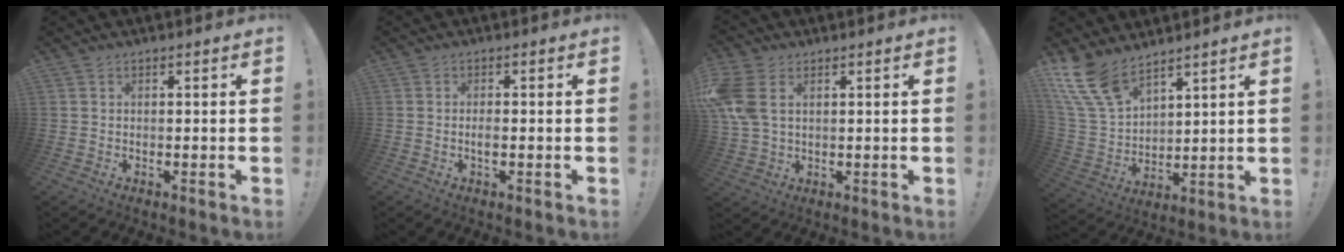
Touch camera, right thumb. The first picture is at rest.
{"total": 1.8, "force": [-0.5, 0.6, 1.6], "torque": [-0.023, -0.001, -0.011]}
{"total": 9.6, "force": [3.2, 6.3, 6.5], "torque": [-0.140, -0.005, 0.064]}
{"total": 13.5, "force": [10.3, 6.4, 6.1], "torque": [-0.145, -0.066, 0.199]}